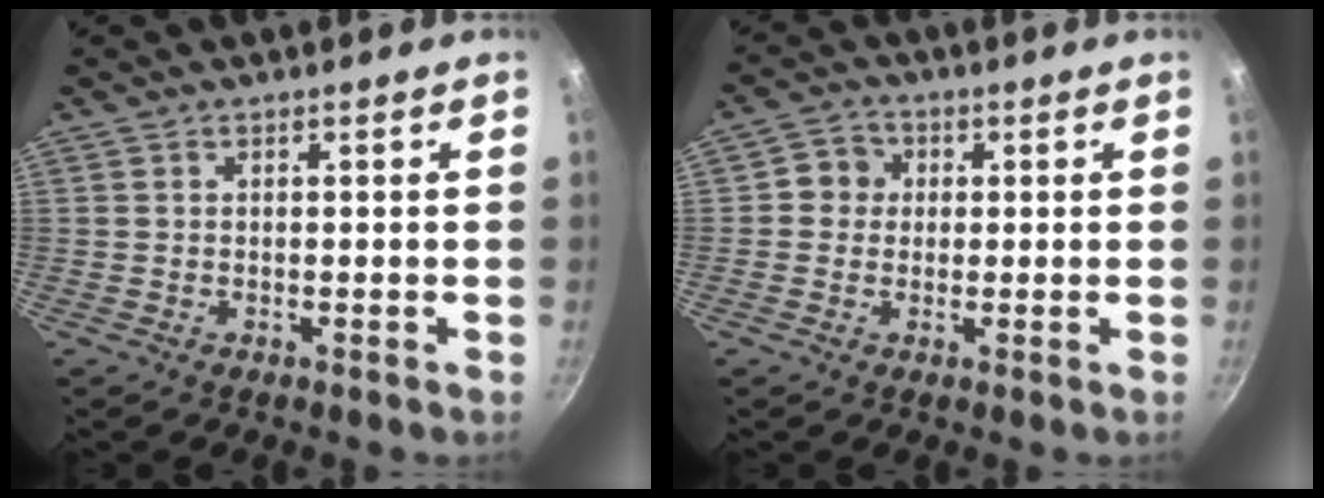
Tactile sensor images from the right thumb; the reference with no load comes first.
{"total": 4.6, "force": [0.5, 4.3, 1.5], "torque": [0.004, 0.006, -0.004]}